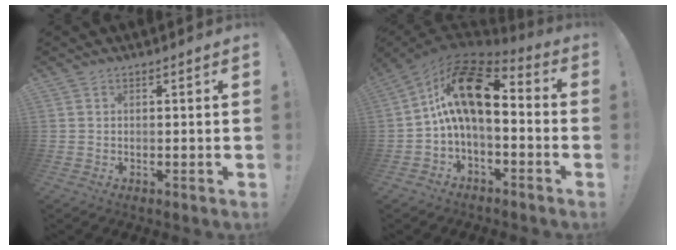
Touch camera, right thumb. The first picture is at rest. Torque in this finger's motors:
{"motor_torque": [2.50, 2.51, 1.53, -1.24, 0.26]}